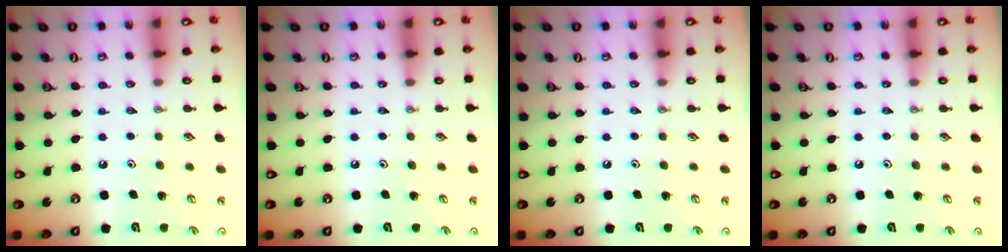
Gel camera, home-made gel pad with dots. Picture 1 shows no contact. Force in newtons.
{"total": 0.0}
{"total": 0.0}
{"total": 0.0}